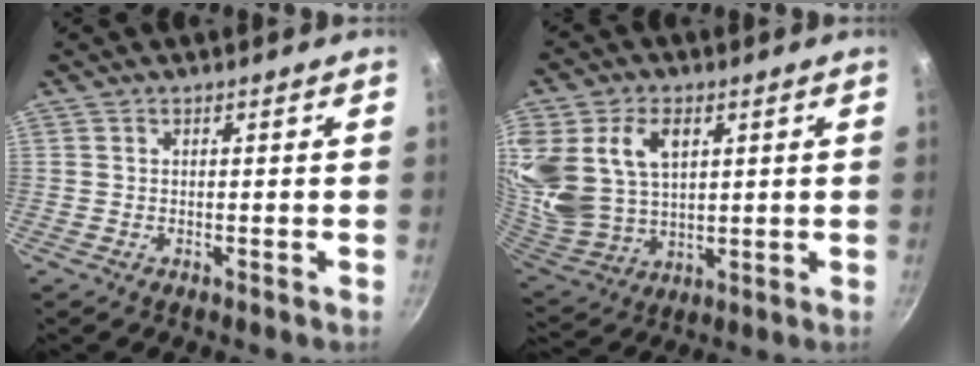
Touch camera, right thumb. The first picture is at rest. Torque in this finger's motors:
{"motor_torque": [1.52, 3.01, 1.67, 0.52, 0.24]}